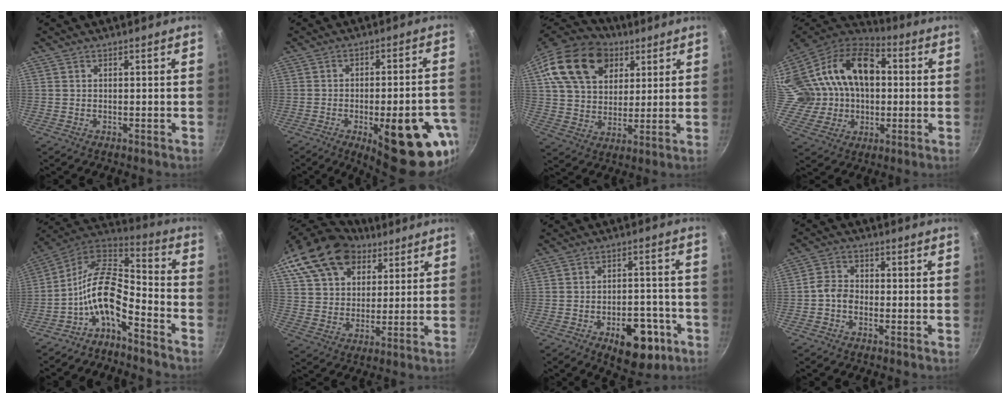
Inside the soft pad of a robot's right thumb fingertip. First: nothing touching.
{"total": 21.4, "force": [-8.7, 7.2, 18.2], "torque": [-0.191, 0.021, -0.106]}
{"total": 21.1, "force": [8.9, 15.1, 11.7], "torque": [-0.191, 0.005, 0.157]}
{"total": 26.1, "force": [3.5, 19.8, 16.7], "torque": [-0.335, 0.048, 0.064]}
{"total": 13.3, "force": [-6.8, 5.6, 9.9], "torque": [-0.187, 0.077, -0.145]}
{"total": 21.2, "force": [11.5, 14.3, 10.5], "torque": [-0.200, 0.011, 0.208]}
{"total": 12.6, "force": [-5.6, 7.0, 8.9], "torque": [-0.075, 0.033, -0.064]}
{"total": 3.9, "force": [-1.5, 3.0, 2.1], "torque": [-0.033, 0.021, -0.037]}